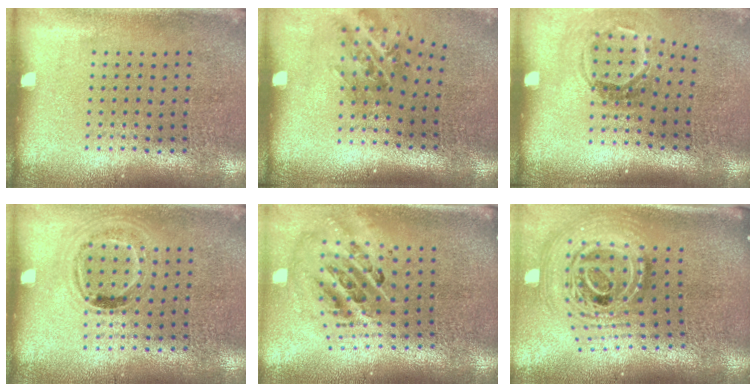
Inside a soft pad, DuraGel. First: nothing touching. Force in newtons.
{"total": 1.3, "press": 1.1, "slide": 0.7}
{"total": 1.9, "press": 1.3, "slide": 1.4}
{"total": 1.0, "press": 0.9, "slide": 0.5}
{"total": 2.6, "press": 1.8, "slide": 2.0}
{"total": 3.0, "press": 2.0, "slide": 2.2}